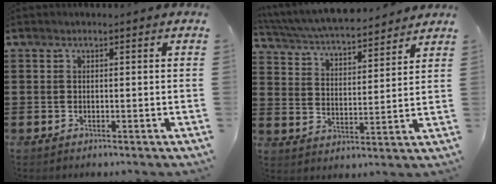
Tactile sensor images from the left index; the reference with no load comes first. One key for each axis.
{"total": 5.3, "fx": 5.0, "fy": 0.3, "fz": 1.5, "tx": -0.053, "ty": -0.032, "tz": 0.084}